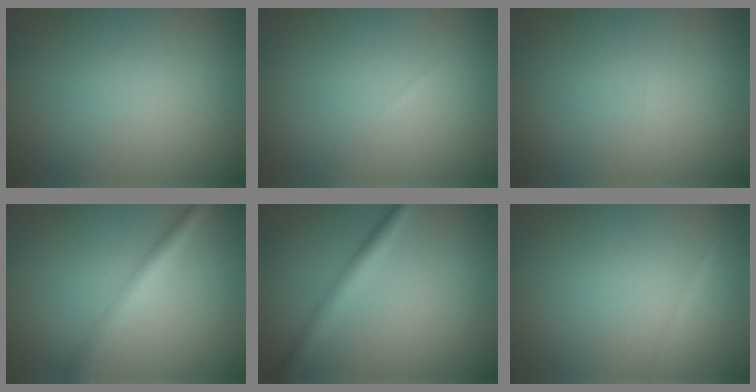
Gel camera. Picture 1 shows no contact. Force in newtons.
{"total": 0.6, "press": 0.6, "slide": 0.0}
{"total": 0.0}
{"total": 3.7, "press": 3.7, "slide": 0.0}
{"total": 3.3, "press": 3.3, "slide": 0.1}
{"total": 0.6, "press": 0.6, "slide": 0.1}